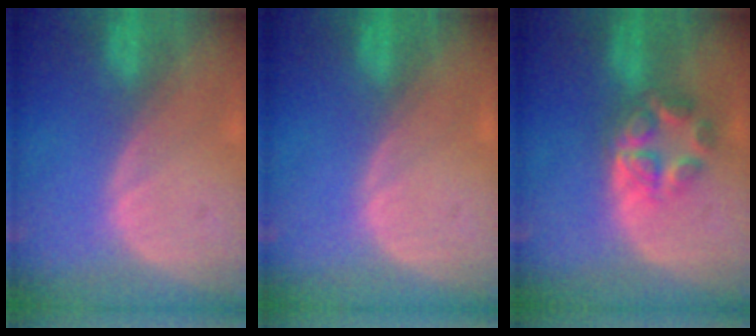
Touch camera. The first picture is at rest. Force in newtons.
{"total": 0.0}
{"total": 5.8, "press": 5.4, "slide": 2.2}